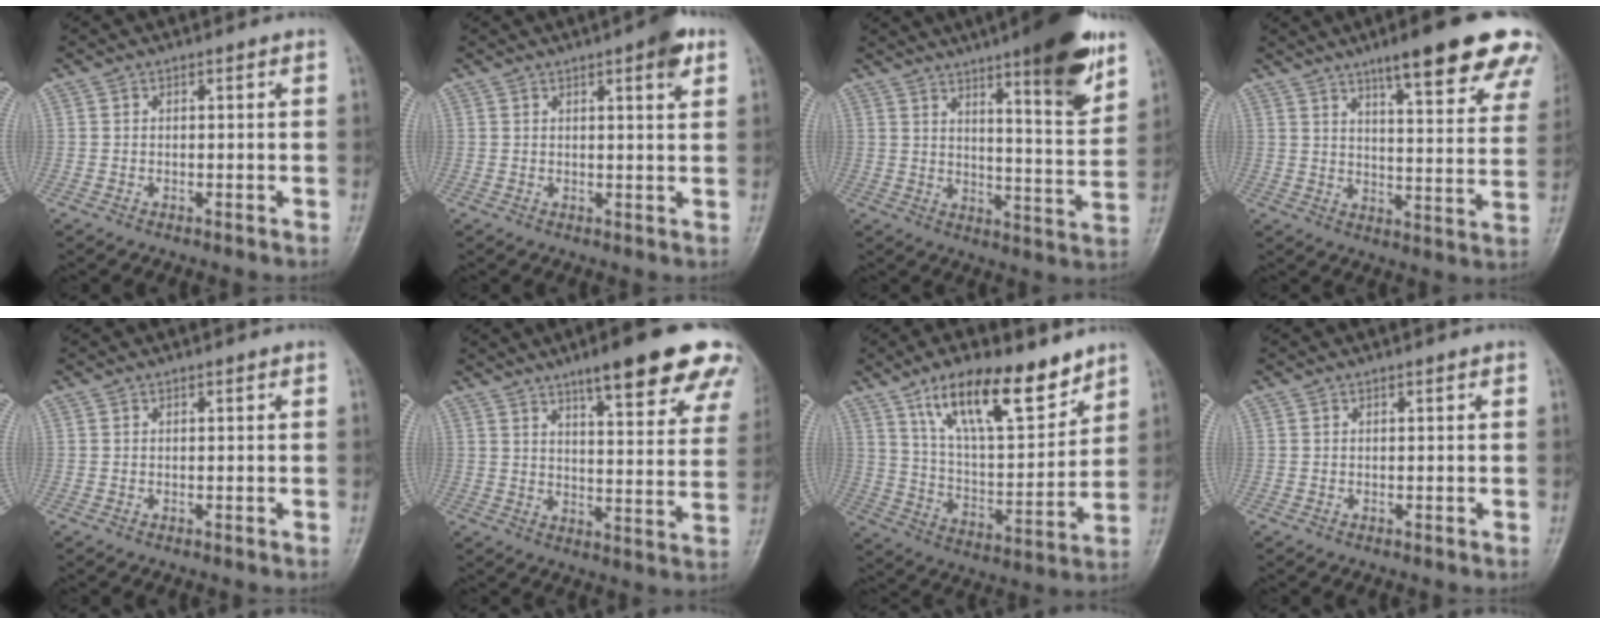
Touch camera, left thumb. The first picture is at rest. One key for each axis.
{"total": 4.8, "fx": 2.5, "fy": 1.0, "fz": 3.9, "tx": -0.047, "ty": -0.008, "tz": 0.028}
{"total": 17.0, "fx": 10.5, "fy": 3.0, "fz": 13.1, "tx": -0.160, "ty": -0.057, "tz": 0.152}
{"total": 20.4, "fx": 13.8, "fy": 4.2, "fz": 14.4, "tx": -0.158, "ty": -0.050, "tz": 0.178}
{"total": 0.0}
{"total": 19.5, "fx": 13.2, "fy": 4.3, "fz": 13.8, "tx": -0.147, "ty": -0.048, "tz": 0.167}
{"total": 17.8, "fx": 11.6, "fy": 6.3, "fz": 11.9, "tx": -0.162, "ty": -0.062, "tz": 0.209}
{"total": 0.0}